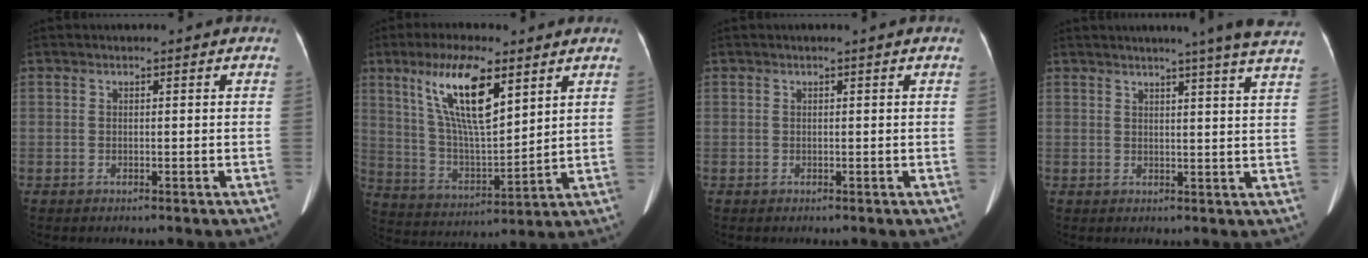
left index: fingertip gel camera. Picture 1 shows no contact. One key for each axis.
{"total": 13.7, "fx": 7.2, "fy": 3.2, "fz": 11.2, "tx": -0.224, "ty": 0.006, "tz": 0.139}
{"total": 0.0}
{"total": 12.2, "fx": 10.4, "fy": -1.3, "fz": 6.2, "tx": -0.080, "ty": -0.029, "tz": 0.102}